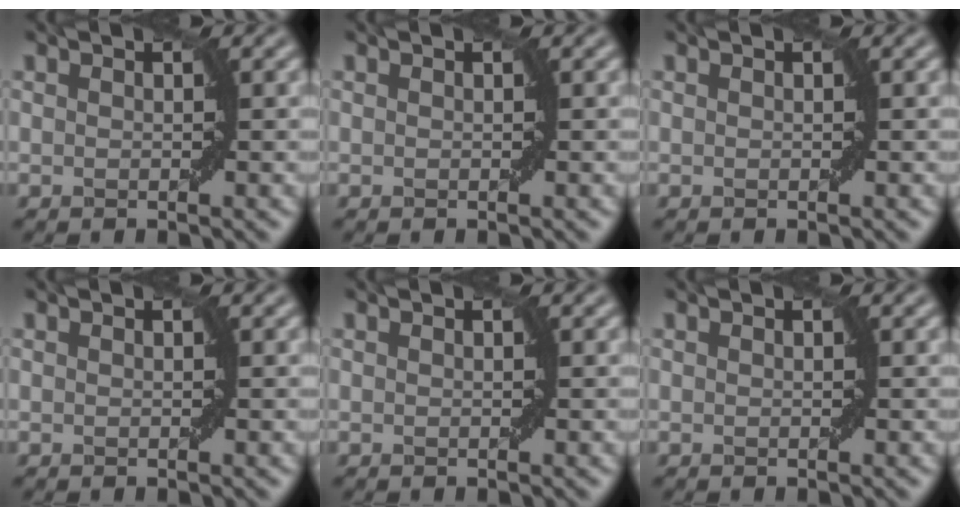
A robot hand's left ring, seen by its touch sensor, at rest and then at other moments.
{"total": 0.0}
{"total": 0.0}
{"total": 0.0}
{"total": 0.0}
{"total": 0.0}